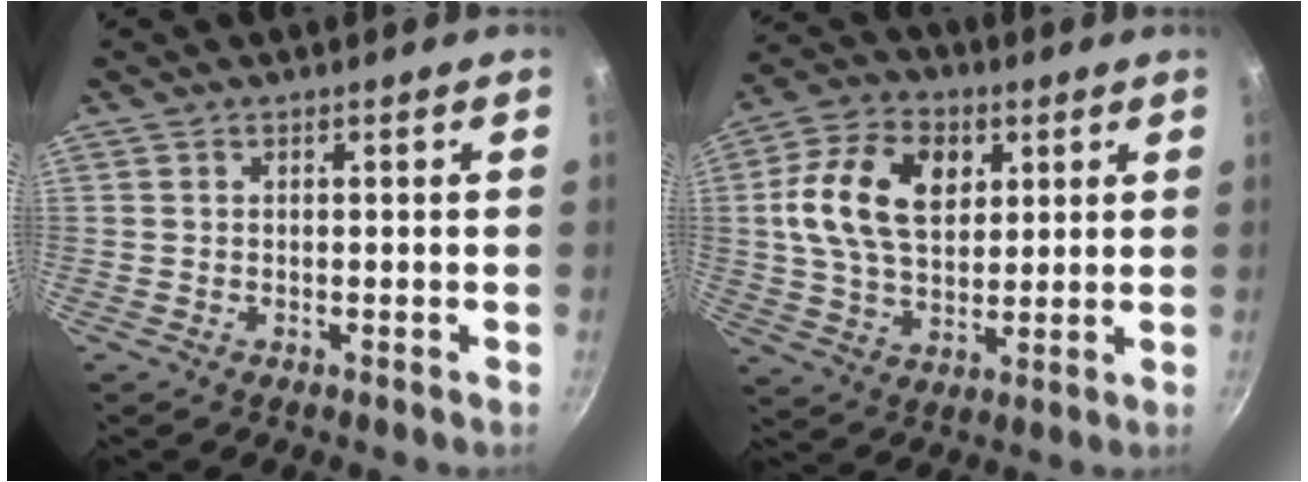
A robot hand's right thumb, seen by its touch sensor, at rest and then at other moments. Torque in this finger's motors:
{"motor_torque": [-1.32, 1.70, 0.66, -0.45, 0.49]}